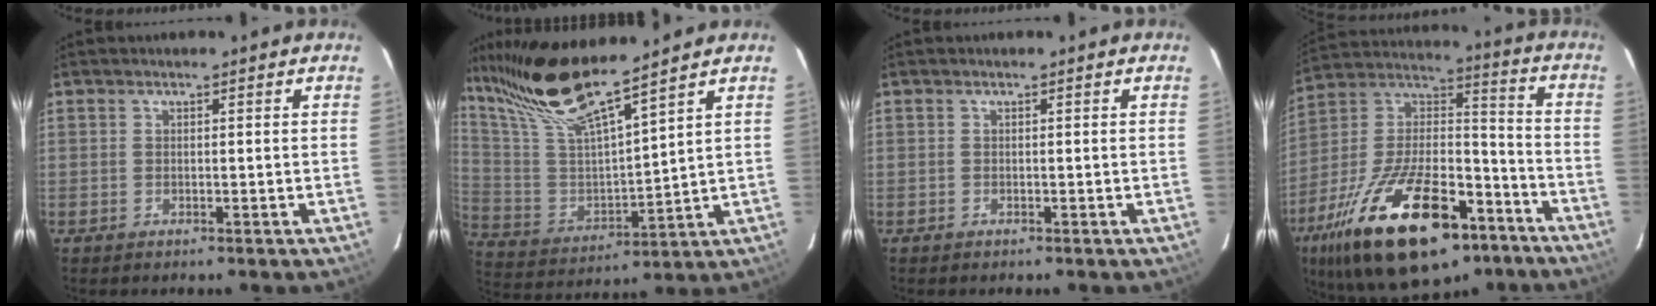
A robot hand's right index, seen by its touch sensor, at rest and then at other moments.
{"total": 16.8, "force": [13.6, 0.6, 9.9], "torque": [-0.189, -0.007, 0.272]}
{"total": 0.0}
{"total": 31.1, "force": [-18.1, 13.6, 21.4], "torque": [-0.398, -0.006, -0.281]}